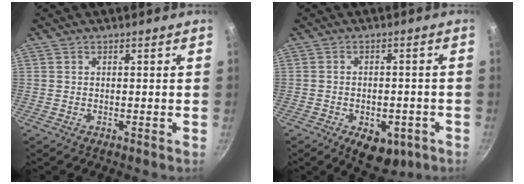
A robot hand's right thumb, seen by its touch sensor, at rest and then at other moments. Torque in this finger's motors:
{"motor_torque": [-0.29, 0.18, 0.34, 0.41, 0.06]}